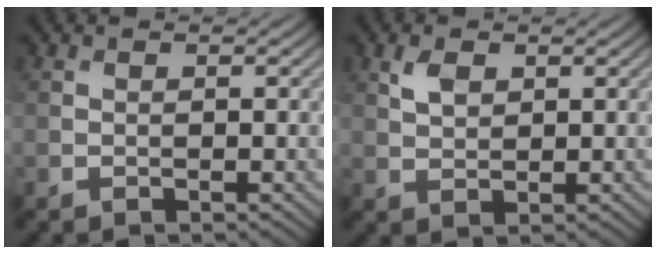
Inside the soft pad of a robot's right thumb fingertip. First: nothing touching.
{"total": 2.6, "force": [1.2, 1.5, 1.7], "torque": [-0.041, 0.001, 0.025]}